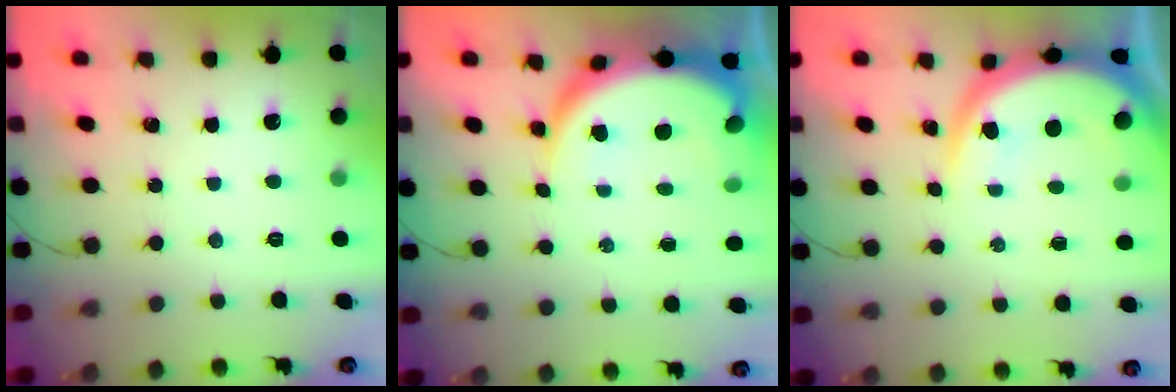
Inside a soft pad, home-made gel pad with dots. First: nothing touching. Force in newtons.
{"total": 10.8, "press": 10.7, "slide": 1.1}
{"total": 9.9, "press": 9.9, "slide": 1.2}